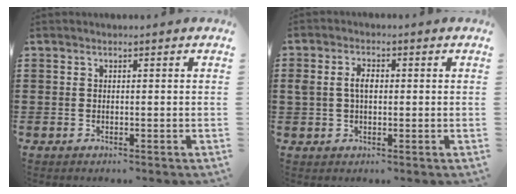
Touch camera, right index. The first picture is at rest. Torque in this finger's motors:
{"motor_torque": [0.22, -0.12, 0.11, 0.09]}